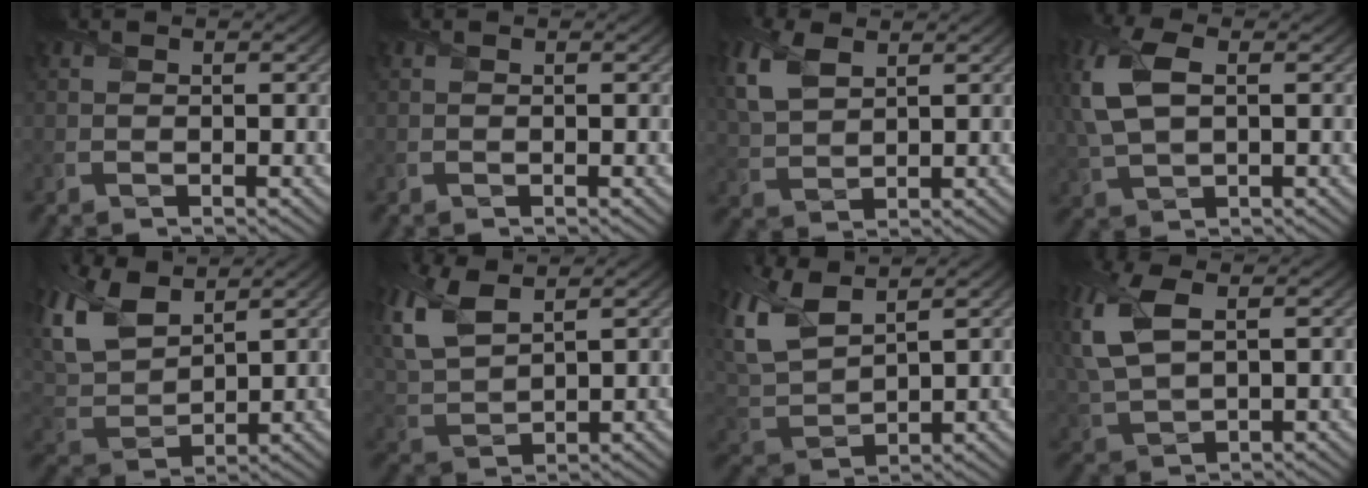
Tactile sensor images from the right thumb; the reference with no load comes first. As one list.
[{"total": 0.0}, {"total": 6.9, "force": [3.2, 3.8, 4.8], "torque": [-0.142, 0.014, 0.066]}, {"total": 9.2, "force": [1.7, 5.3, 7.3], "torque": [-0.219, 0.009, 0.030]}, {"total": 10.7, "force": [6.3, 5.5, 6.7], "torque": [-0.194, 0.023, 0.127]}, {"total": 8.9, "force": [4.7, 4.1, 6.3], "torque": [-0.179, 0.013, 0.098]}, {"total": 9.1, "force": [5.5, 4.1, 6.0], "torque": [-0.170, 0.015, 0.111]}, {"total": 9.4, "force": [2.5, 4.9, 7.6], "torque": [-0.227, 0.011, 0.048]}]